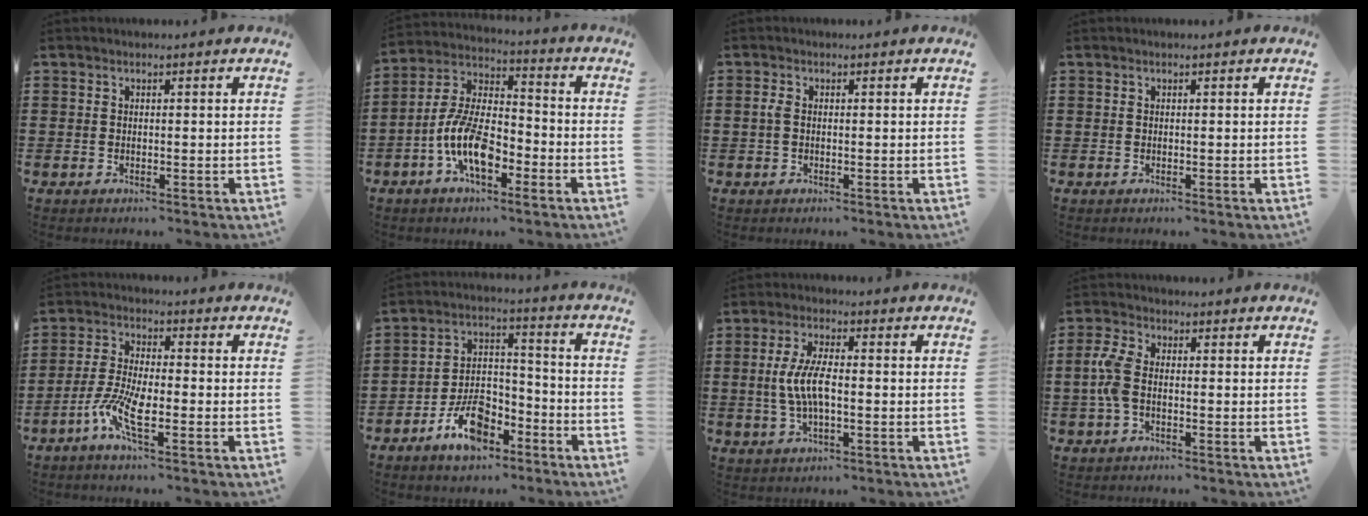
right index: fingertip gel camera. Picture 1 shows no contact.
{"total": 10.3, "force": [-4.2, 4.5, 8.3], "torque": [-0.192, -0.004, -0.083]}
{"total": 1.4, "force": [-0.2, 0.8, 1.2], "torque": [-0.030, 0.001, -0.007]}
{"total": 0.0}
{"total": 7.5, "force": [-3.3, 1.7, 6.6], "torque": [-0.161, -0.021, -0.068]}
{"total": 9.1, "force": [-5.8, 4.7, 5.2], "torque": [-0.107, 0.017, -0.108]}
{"total": 6.5, "force": [-0.6, 2.3, 6.1], "torque": [-0.137, -0.004, -0.019]}
{"total": 4.9, "force": [-0.6, 2.5, 4.1], "torque": [-0.110, -0.004, -0.020]}